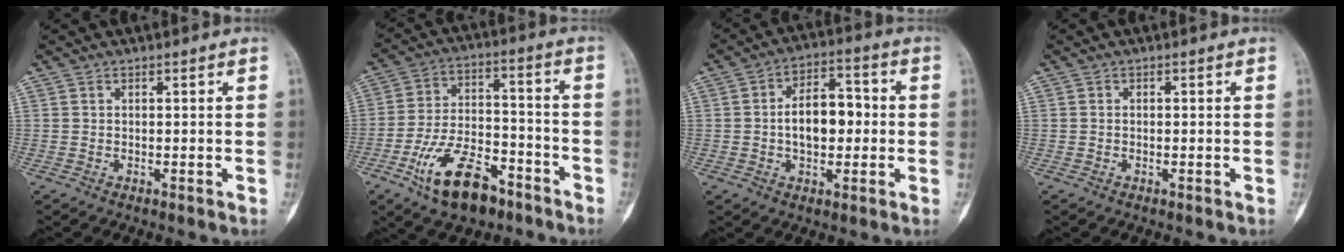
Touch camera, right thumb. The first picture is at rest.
{"total": 15.1, "force": [-8.7, 7.7, 9.6], "torque": [-0.154, 0.061, -0.150]}
{"total": 10.2, "force": [-0.3, 6.1, 8.2], "torque": [-0.105, 0.028, -0.010]}
{"total": 0.0}